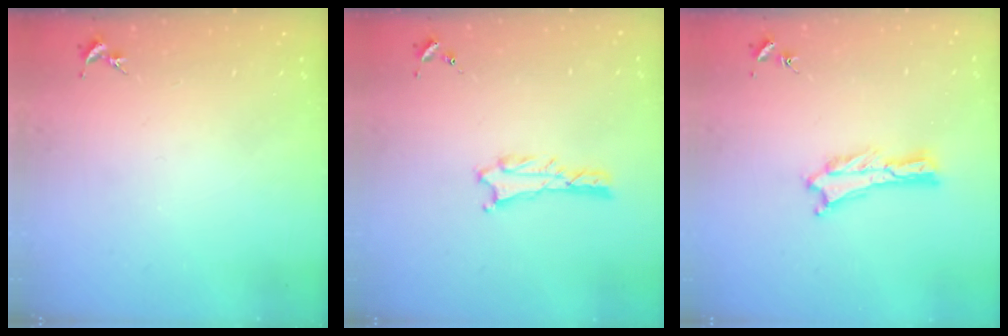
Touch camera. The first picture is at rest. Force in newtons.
{"total": 1.0, "press": 1.0, "slide": 0.1}
{"total": 0.6, "press": 0.6, "slide": 0.2}